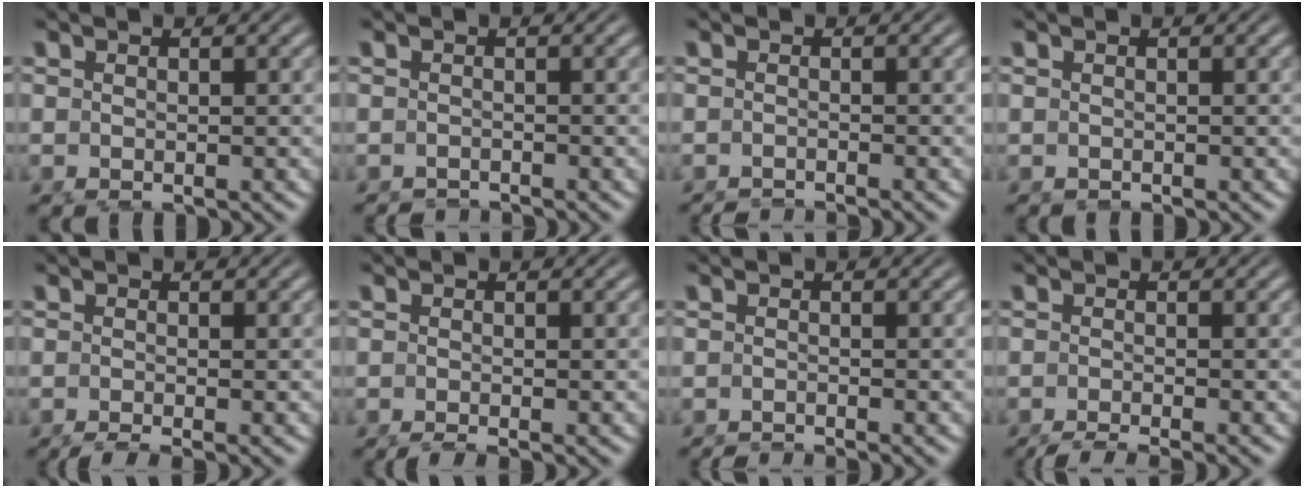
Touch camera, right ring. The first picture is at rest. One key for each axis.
{"total": 1.9, "fx": -1.8, "fy": -0.4, "fz": -0.1, "tx": 0.002, "ty": -0.015, "tz": -0.024}
{"total": 3.2, "fx": -3.1, "fy": 0.1, "fz": 0.7, "tx": -0.007, "ty": -0.014, "tz": -0.043}
{"total": 0.9, "fx": -0.9, "fy": 0.0, "fz": 0.3, "tx": -0.003, "ty": -0.009, "tz": -0.008}
{"total": 4.4, "fx": -3.8, "fy": 0.8, "fz": 2.0, "tx": -0.021, "ty": -0.012, "tz": -0.052}
{"total": 3.1, "fx": -2.7, "fy": 0.4, "fz": 1.5, "tx": -0.014, "ty": -0.009, "tz": -0.036}
{"total": 3.8, "fx": -3.6, "fy": 0.4, "fz": 1.2, "tx": -0.011, "ty": -0.015, "tz": -0.051}
{"total": 6.0, "fx": -5.4, "fy": 1.1, "fz": 2.3, "tx": -0.025, "ty": -0.017, "tz": -0.076}